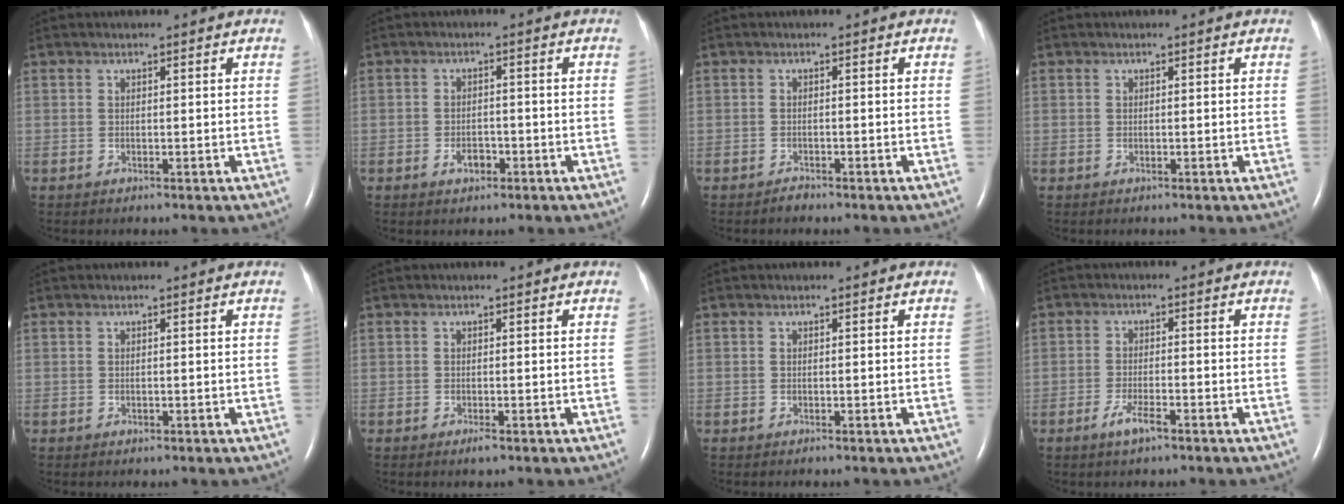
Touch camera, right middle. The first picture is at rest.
{"total": 2.6, "force": [-1.4, 1.5, 1.6], "torque": [-0.029, 0.003, -0.020]}
{"total": 0.7, "force": [-0.6, -0.1, 0.4], "torque": [-0.009, -0.001, -0.010]}
{"total": 0.0}
{"total": 0.0}
{"total": 0.8, "force": [-0.5, 0.1, 0.6], "torque": [-0.014, -0.002, -0.008]}
{"total": 0.0}
{"total": 3.4, "force": [-2.2, 0.5, 2.5], "torque": [-0.053, -0.003, -0.042]}